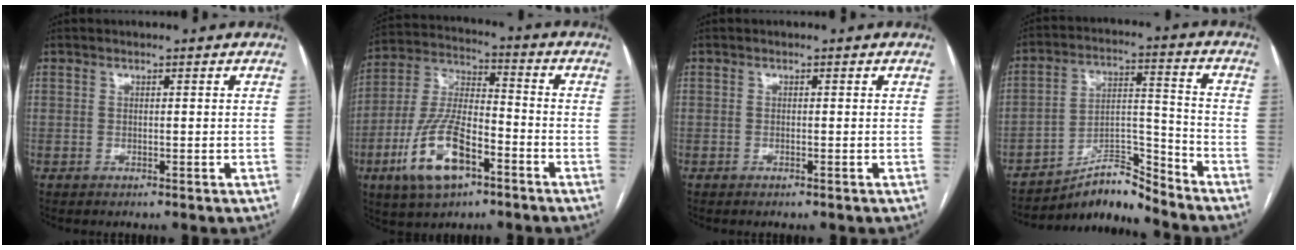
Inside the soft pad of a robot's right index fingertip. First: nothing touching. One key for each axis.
{"total": 14.4, "fx": -6.7, "fy": 5.8, "fz": 11.3, "tx": -0.240, "ty": 0.007, "tz": -0.120}
{"total": 0.0}
{"total": 8.3, "fx": -8.2, "fy": 0.8, "fz": 1.6, "tx": -0.026, "ty": 0.041, "tz": -0.143}